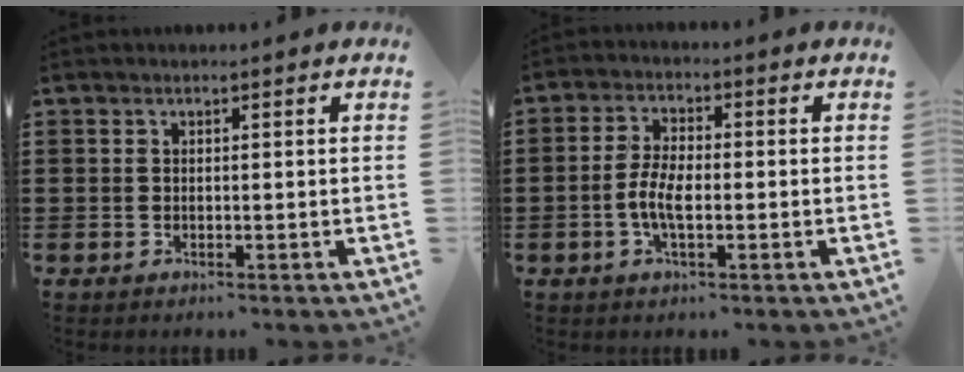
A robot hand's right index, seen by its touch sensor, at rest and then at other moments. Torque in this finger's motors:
{"motor_torque": [2.14, 0.00, 0.41, 0.10]}